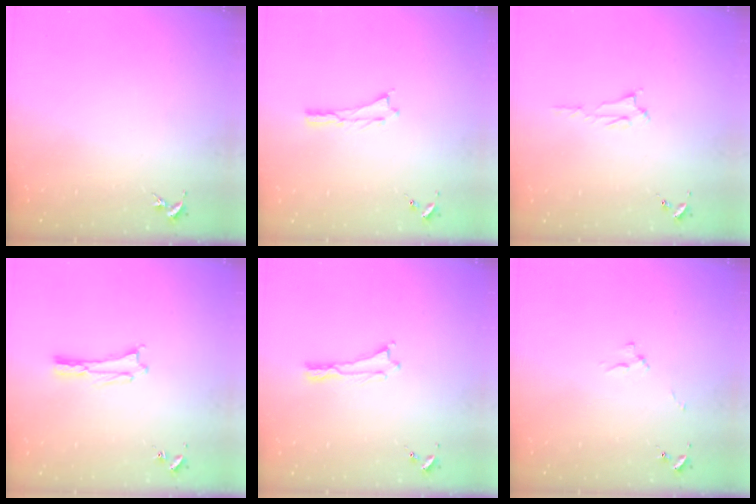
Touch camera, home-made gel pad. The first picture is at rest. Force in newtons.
{"total": 0.0}
{"total": 2.2, "press": 2.2, "slide": 0.4}
{"total": 0.5, "press": 0.5, "slide": 0.2}
{"total": 0.0}
{"total": 2.5, "press": 2.5, "slide": 0.3}